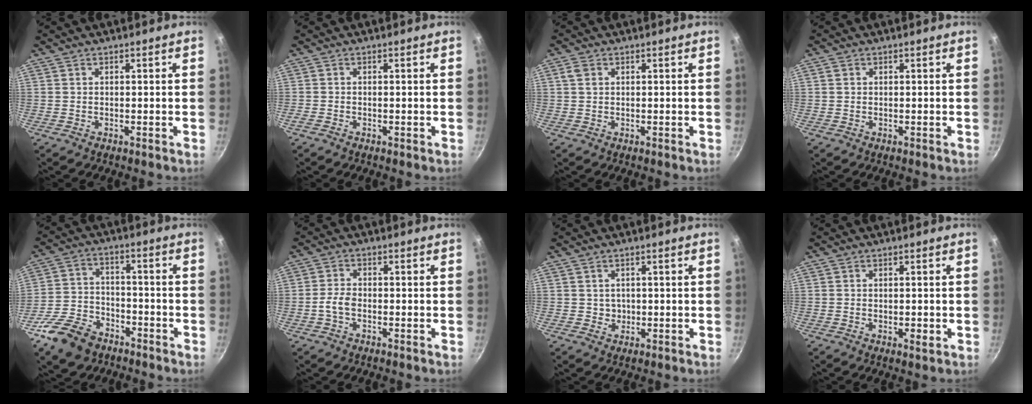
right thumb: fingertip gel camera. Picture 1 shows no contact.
{"total": 0.6, "force": [-0.5, 0.4, 0.2], "torque": [-0.006, 0.002, -0.012]}
{"total": 2.1, "force": [0.6, 1.6, 1.1], "torque": [-0.016, -0.001, 0.009]}
{"total": 0.9, "force": [0.3, 0.8, 0.3], "torque": [-0.005, 0.003, 0.002]}
{"total": 11.7, "force": [-7.2, 7.6, 5.3], "torque": [-0.088, 0.045, -0.134]}
{"total": 3.2, "force": [-1.1, 2.0, 2.3], "torque": [-0.045, 0.017, -0.026]}
{"total": 1.8, "force": [0.2, 1.7, 0.4], "torque": [0.004, -0.004, 0.003]}
{"total": 2.0, "force": [-0.4, 1.0, 1.7], "torque": [-0.025, -0.004, -0.007]}